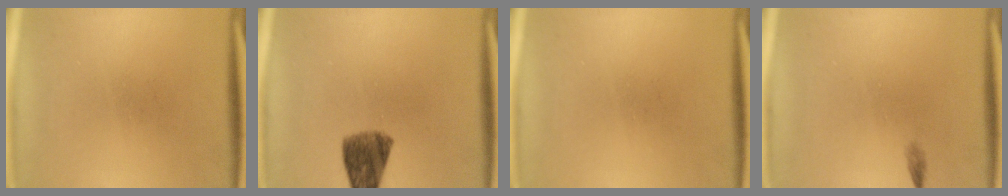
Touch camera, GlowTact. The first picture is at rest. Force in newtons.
{"total": 7.4}
{"total": 0.0}
{"total": 0.6}